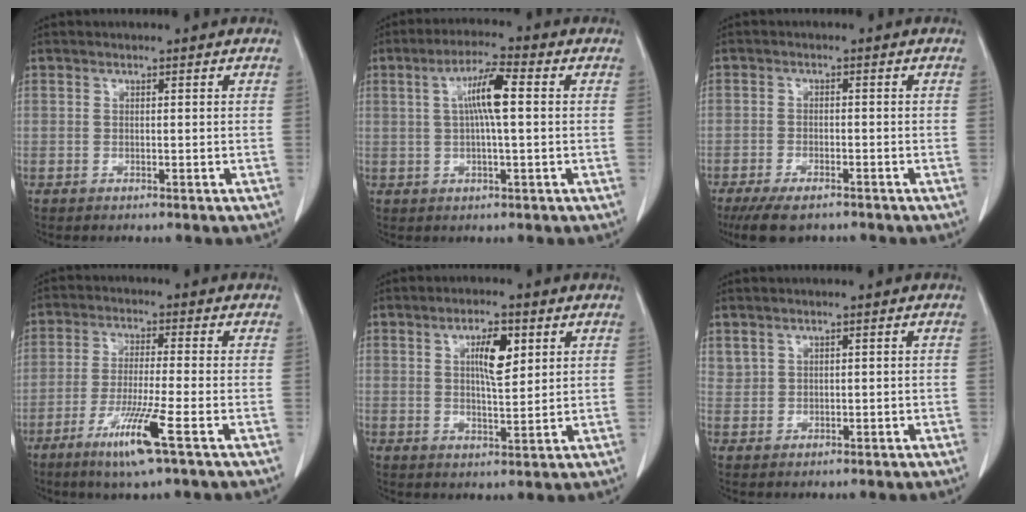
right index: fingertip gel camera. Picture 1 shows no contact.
{"total": 6.7, "force": [1.0, 0.5, 6.6], "torque": [-0.123, 0.010, 0.015]}
{"total": 6.7, "force": [-5.2, 2.2, 3.6], "torque": [-0.063, -0.010, -0.084]}
{"total": 8.5, "force": [-4.3, -0.7, 7.4], "torque": [-0.140, -0.023, -0.081]}
{"total": 6.0, "force": [2.2, 1.7, 5.3], "torque": [-0.091, 0.000, 0.039]}
{"total": 1.3, "force": [1.0, 0.8, 0.2], "torque": [0.003, 0.008, 0.023]}